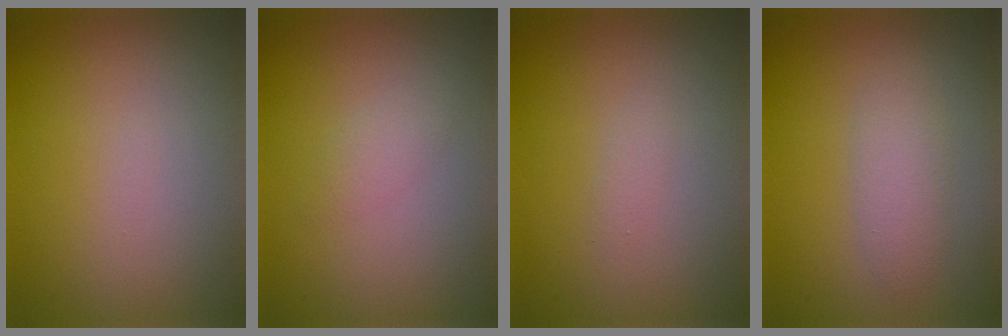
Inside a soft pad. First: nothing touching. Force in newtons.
{"total": 1.2, "press": 1.2, "slide": 0.1}
{"total": 0.6, "press": 0.6, "slide": 0.0}
{"total": 2.3, "press": 2.3, "slide": 0.1}